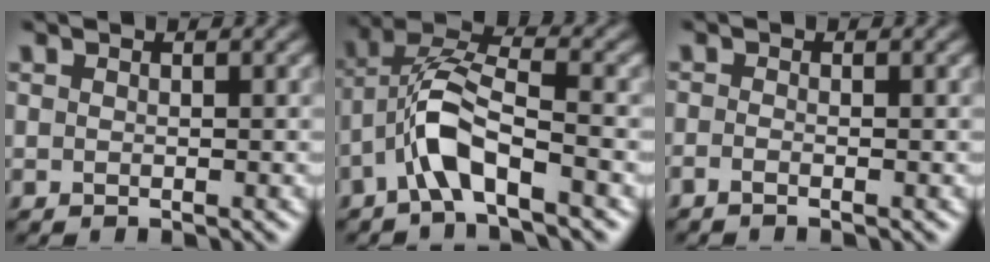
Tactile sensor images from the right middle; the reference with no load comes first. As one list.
[{"total": 5.4, "force": [-2.6, 1.6, 4.4], "torque": [-0.092, 0.014, -0.053]}, {"total": 0.8, "force": [-0.7, 0.2, 0.5], "torque": [-0.007, -0.011, -0.018]}]